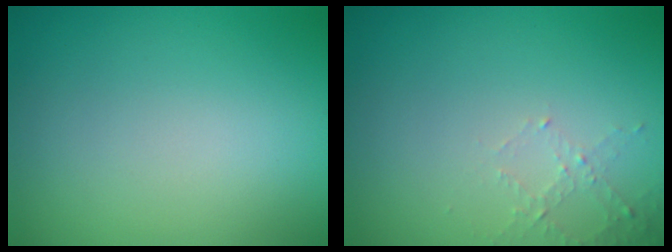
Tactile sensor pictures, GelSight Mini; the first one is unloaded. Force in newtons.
{"total": 1.3, "press": 1.3, "slide": 0.4}